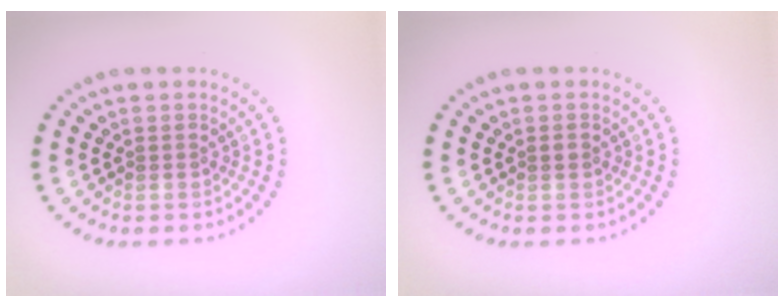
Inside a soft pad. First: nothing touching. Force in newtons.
{"total": 0.7, "press": 0.7, "slide": 0.0}